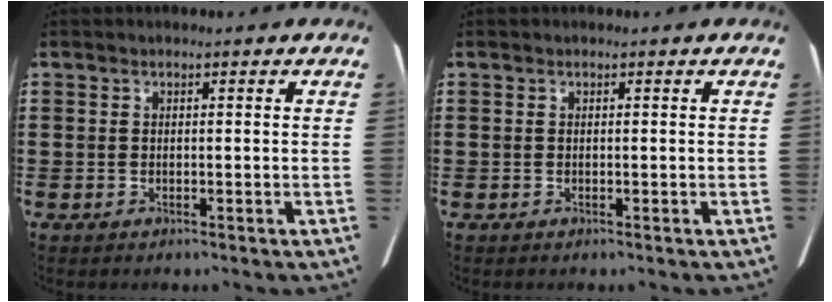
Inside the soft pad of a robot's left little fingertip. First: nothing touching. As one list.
[{"total": 0.0}]